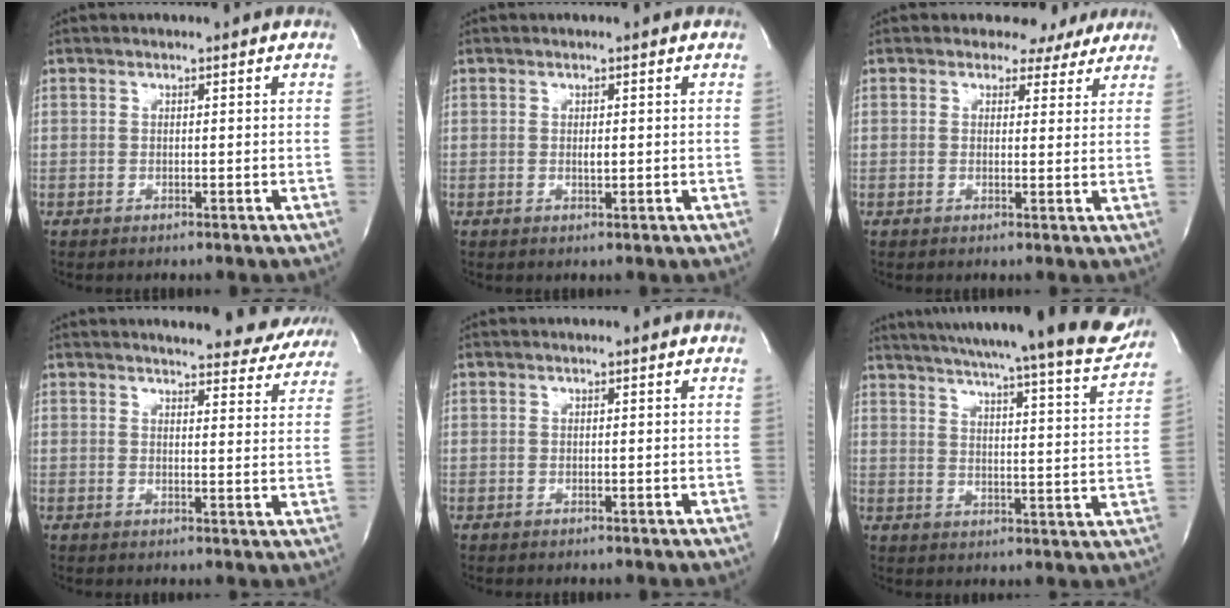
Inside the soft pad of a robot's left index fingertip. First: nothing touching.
{"total": 0.9, "force": [0.1, 0.3, 0.9], "torque": [-0.015, -0.002, 0.002]}
{"total": 4.9, "force": [4.1, 2.7, 0.2], "torque": [0.007, -0.002, 0.031]}
{"total": 13.3, "force": [12.8, 2.5, 2.6], "torque": [-0.009, -0.036, 0.126]}
{"total": 0.0}
{"total": 25.7, "force": [23.3, 0.6, 10.9], "torque": [-0.166, -0.065, 0.289]}